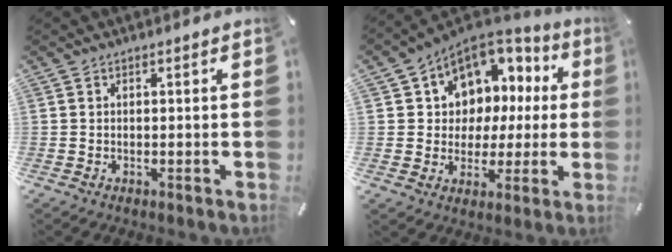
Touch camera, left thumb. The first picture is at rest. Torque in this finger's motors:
{"motor_torque": [1.77, 3.24, 1.00, 0.75, 0.06]}